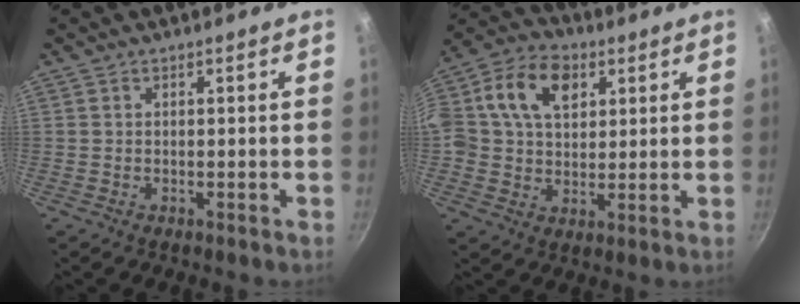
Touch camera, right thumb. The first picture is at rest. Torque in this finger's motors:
{"motor_torque": [-0.03, 2.21, 0.41, -0.30, 0.22]}